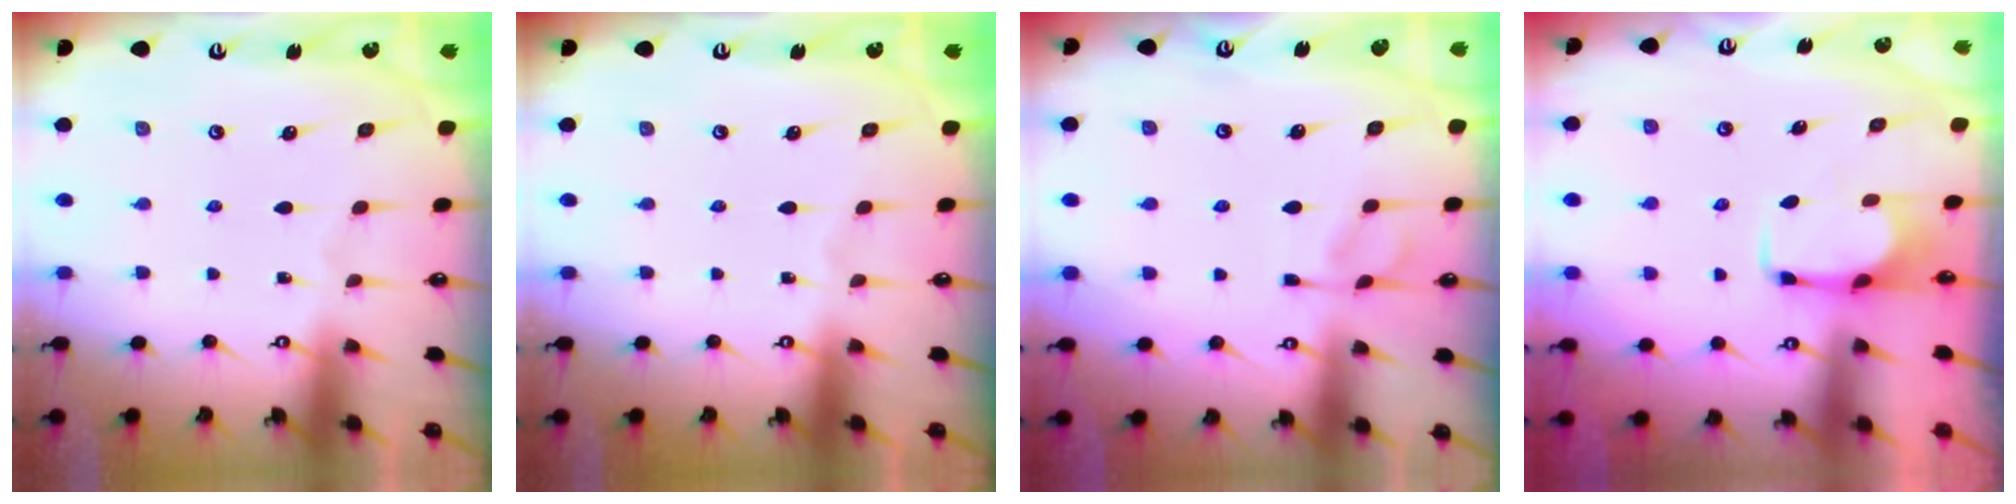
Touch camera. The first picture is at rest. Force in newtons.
{"total": 0.0}
{"total": 5.4, "press": 5.3, "slide": 0.7}
{"total": 2.7, "press": 2.6, "slide": 0.7}